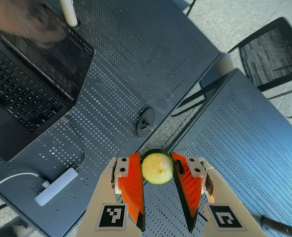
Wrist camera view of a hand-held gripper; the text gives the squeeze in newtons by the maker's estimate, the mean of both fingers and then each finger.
{"total": 8.0, "left": 7.7, "right": 8.4}